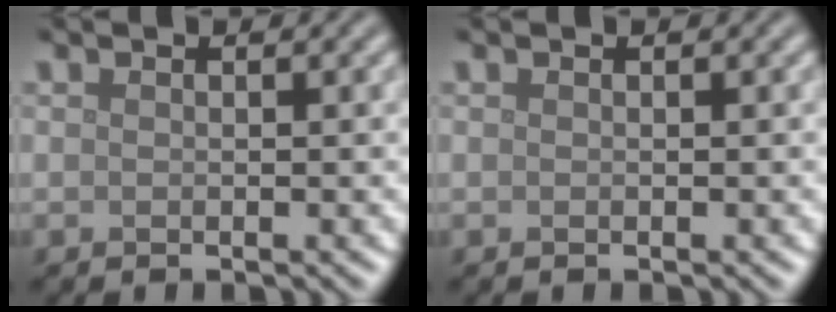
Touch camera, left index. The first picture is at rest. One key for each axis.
{"total": 0.0}